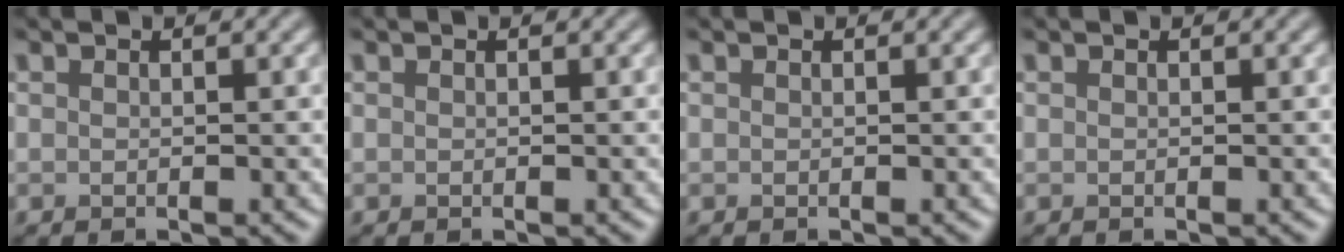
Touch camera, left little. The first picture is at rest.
{"total": 0.0}
{"total": 0.0}
{"total": 0.0}